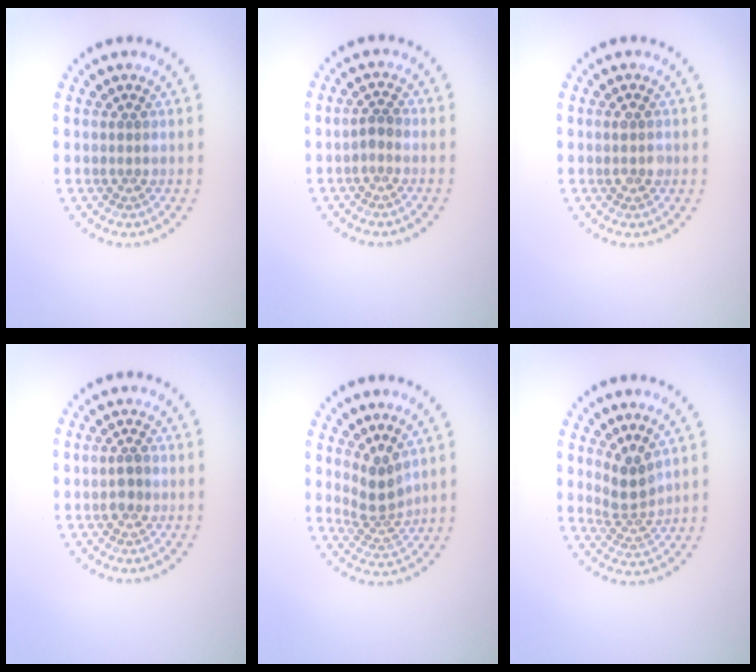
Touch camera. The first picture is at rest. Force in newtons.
{"total": 1.0, "press": 0.9, "slide": 0.5}
{"total": 1.2, "press": 1.2, "slide": 0.1}
{"total": 1.3, "press": 1.2, "slide": 0.4}
{"total": 2.6, "press": 1.8, "slide": 1.8}
{"total": 2.5, "press": 1.8, "slide": 1.7}